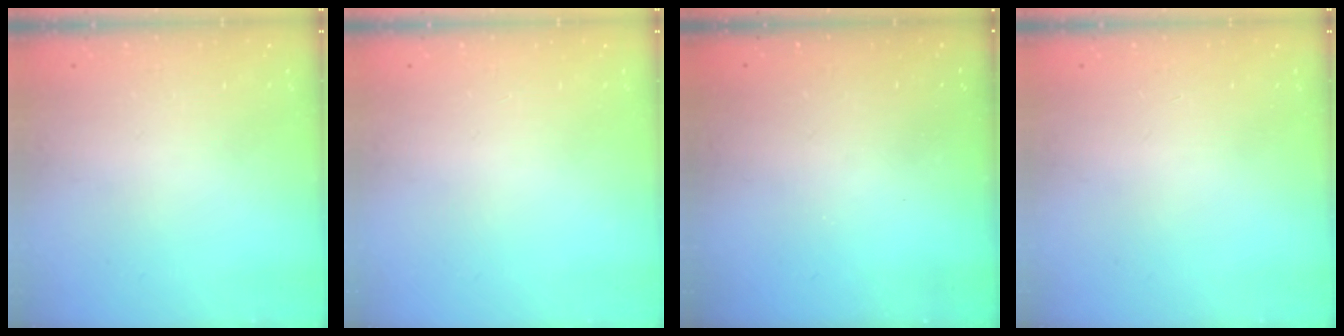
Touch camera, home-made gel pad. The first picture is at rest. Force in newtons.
{"total": 0.0}
{"total": 3.0, "press": 3.0, "slide": 0.1}
{"total": 0.0}